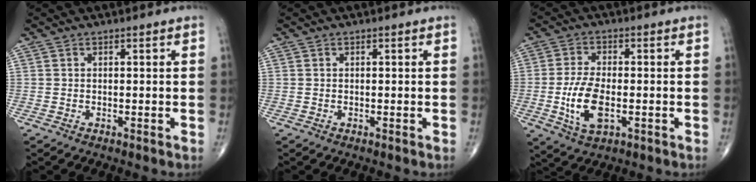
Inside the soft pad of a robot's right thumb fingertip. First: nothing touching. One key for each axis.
{"total": 0.0}
{"total": 9.0, "fx": -1.9, "fy": 4.4, "fz": 7.6, "tx": -0.153, "ty": 0.002, "tz": -0.031}